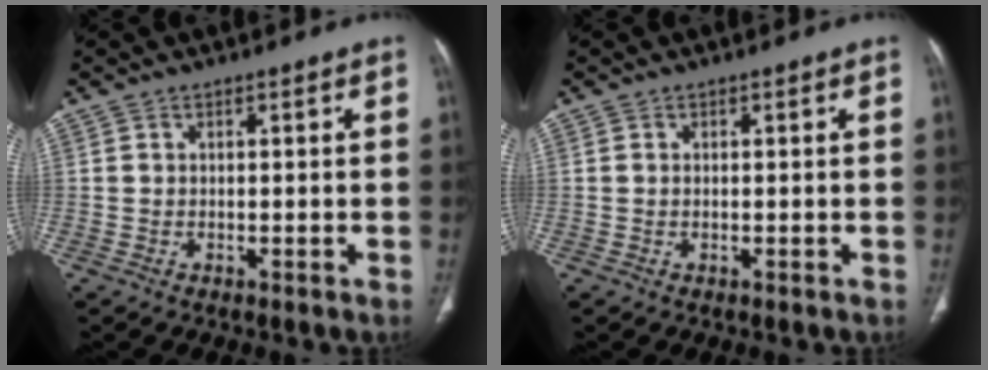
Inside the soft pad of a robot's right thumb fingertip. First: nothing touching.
{"total": 0.0}